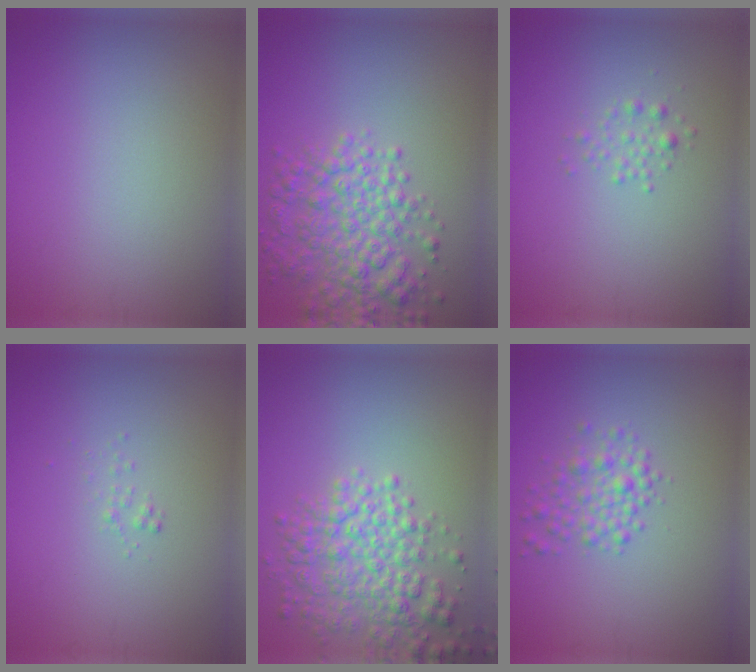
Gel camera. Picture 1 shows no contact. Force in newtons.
{"total": 5.6, "press": 5.6, "slide": 0.2}
{"total": 1.2, "press": 1.2, "slide": 0.0}
{"total": 0.5, "press": 0.5, "slide": 0.0}
{"total": 5.4, "press": 5.3, "slide": 0.2}
{"total": 2.6, "press": 2.6, "slide": 0.1}